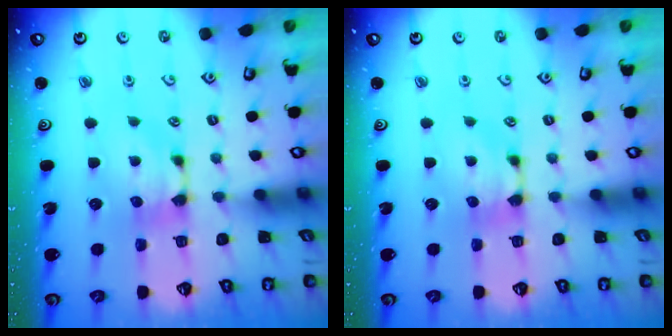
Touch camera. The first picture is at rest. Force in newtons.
{"total": 0.0}